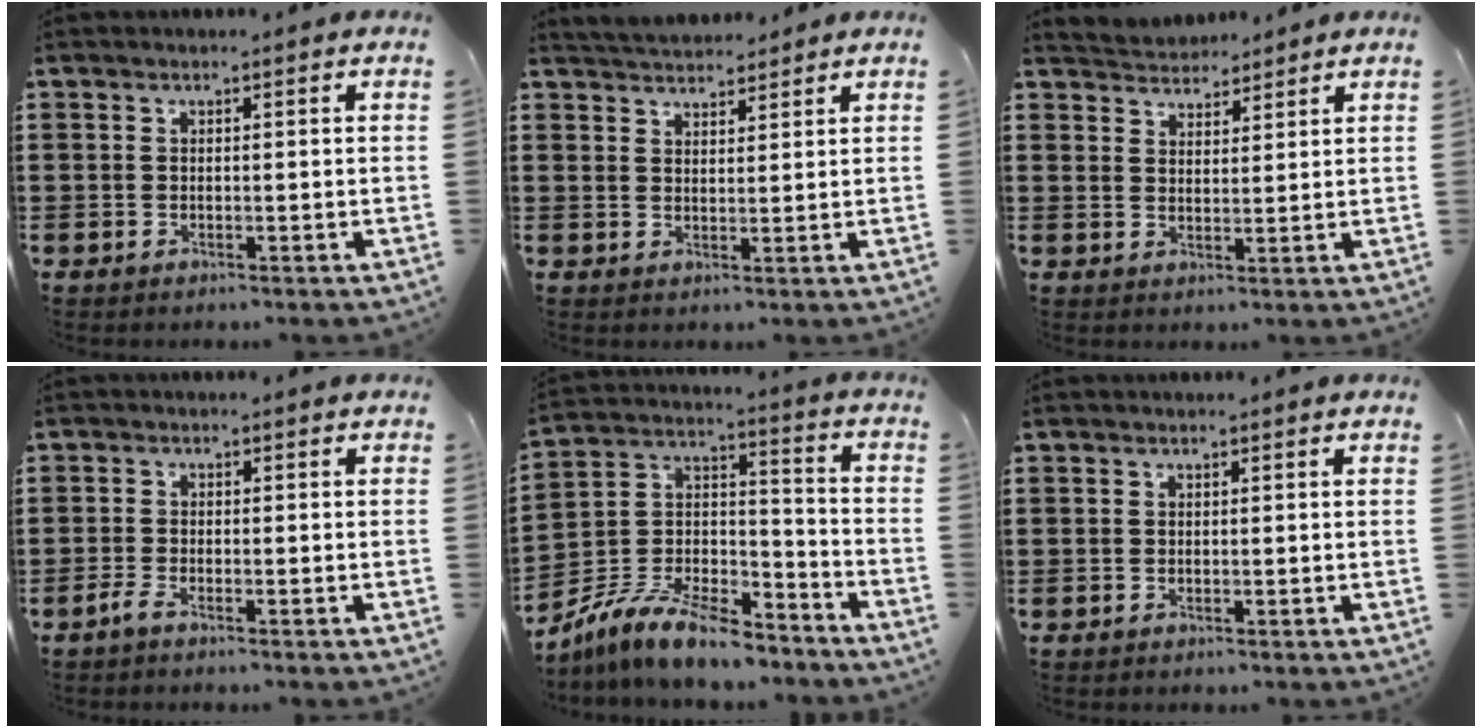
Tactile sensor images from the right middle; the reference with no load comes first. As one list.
[{"total": 3.5, "force": [3.5, 0.5, -0.1], "torque": [-0.009, -0.011, 0.066]}, {"total": 3.4, "force": [3.2, 0.9, -0.7], "torque": [0.000, -0.013, 0.061]}, {"total": 1.8, "force": [-1.4, 0.3, 1.1], "torque": [-0.027, -0.005, -0.028]}, {"total": 10.2, "force": [-8.7, 2.3, 4.7], "torque": [-0.101, 0.014, -0.176]}, {"total": 0.0}]